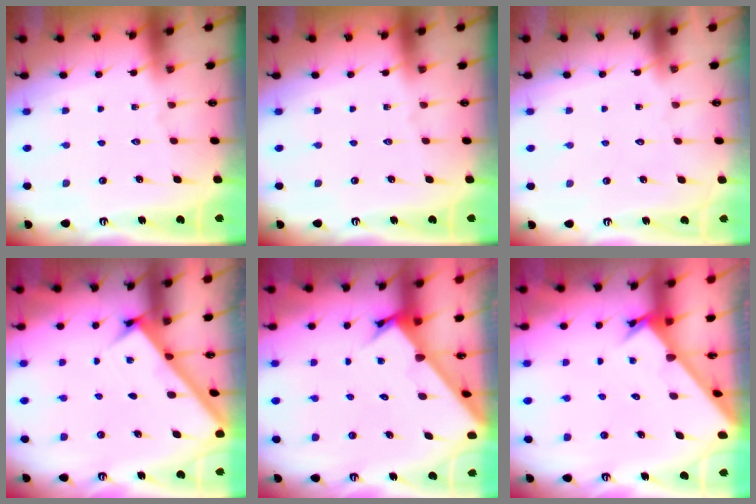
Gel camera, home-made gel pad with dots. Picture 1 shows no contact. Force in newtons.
{"total": 0.0}
{"total": 1.5, "press": 1.5, "slide": 0.0}
{"total": 3.0, "press": 3.0, "slide": 0.2}
{"total": 2.9, "press": 2.9, "slide": 0.2}
{"total": 2.6, "press": 2.6, "slide": 0.3}